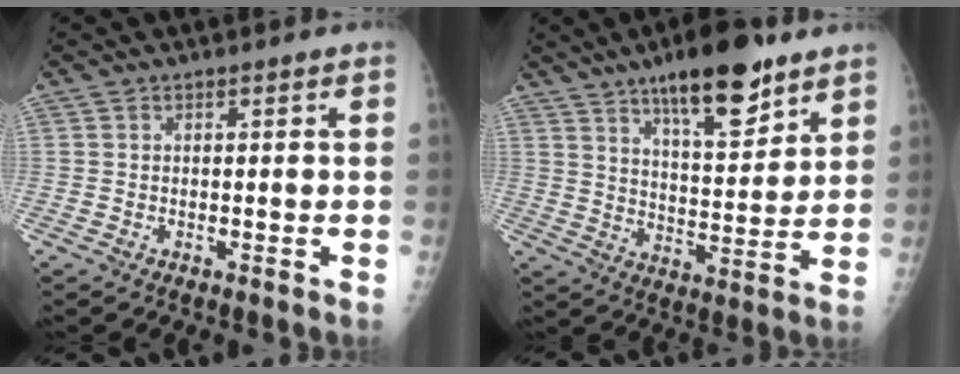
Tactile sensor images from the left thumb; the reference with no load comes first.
{"total": 15.8, "force": [10.2, 4.9, 11.0], "torque": [-0.142, -0.058, 0.165]}